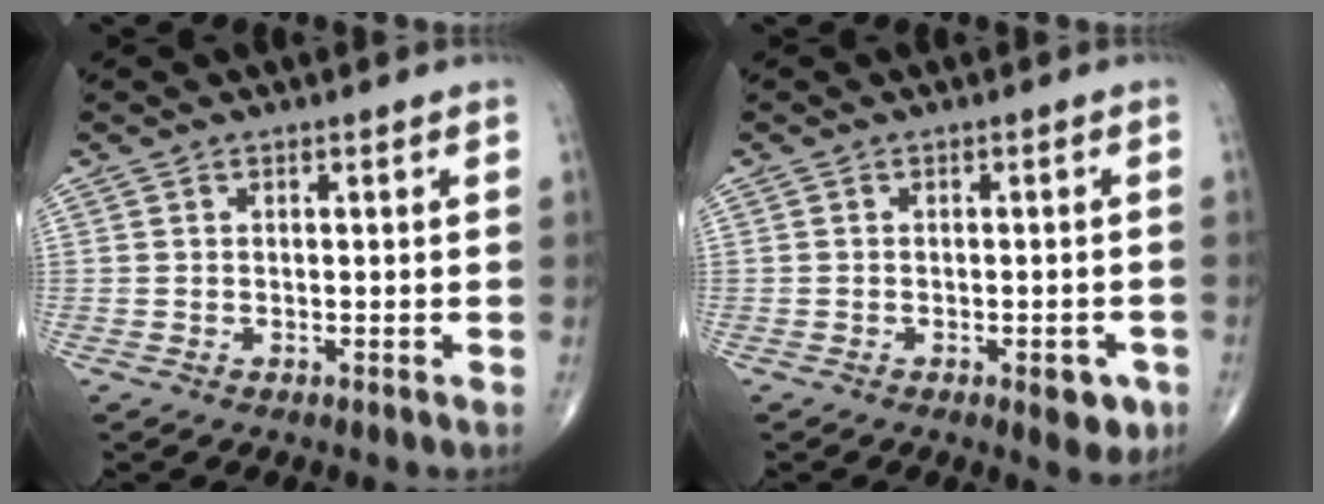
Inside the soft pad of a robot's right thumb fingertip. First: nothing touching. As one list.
[{"total": 4.3, "force": [-2.0, 1.9, 3.3], "torque": [-0.025, 0.004, -0.019]}]